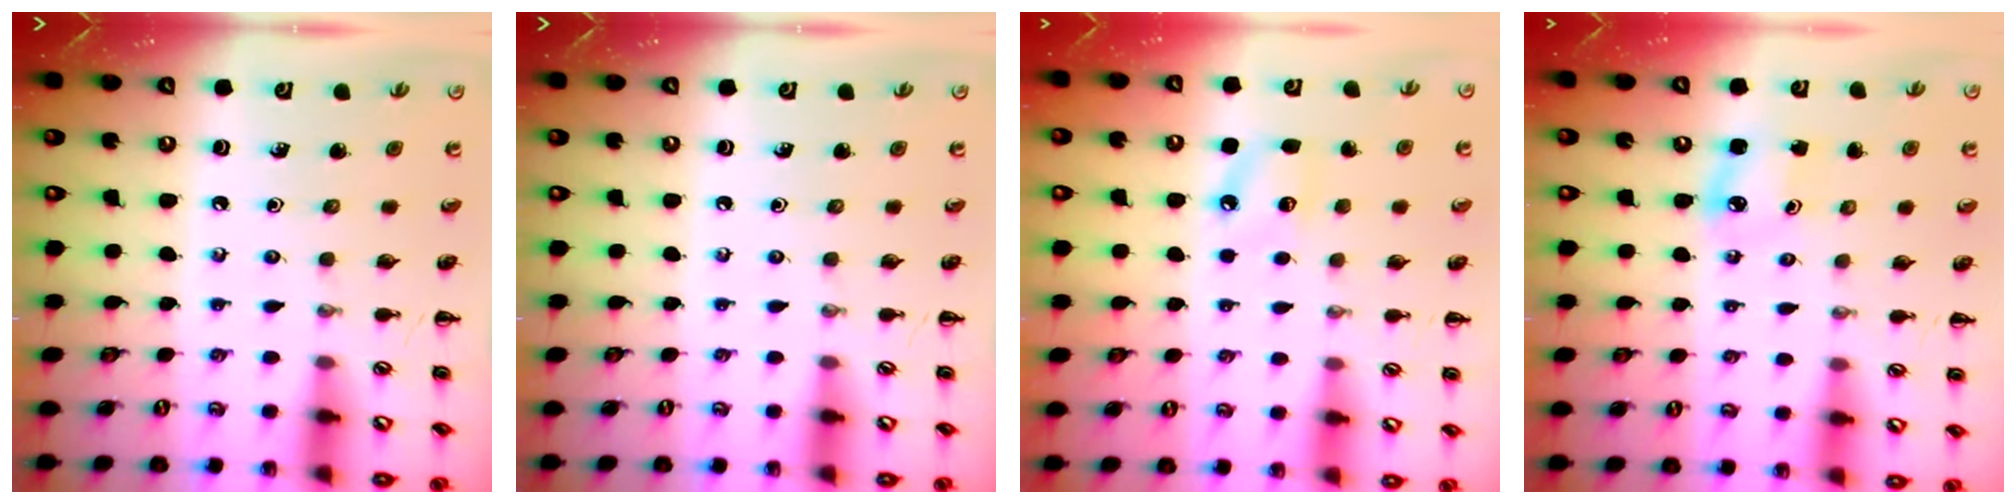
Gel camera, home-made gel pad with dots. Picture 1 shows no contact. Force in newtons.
{"total": 0.0}
{"total": 6.4, "press": 6.2, "slide": 1.8}
{"total": 3.2, "press": 3.1, "slide": 0.7}